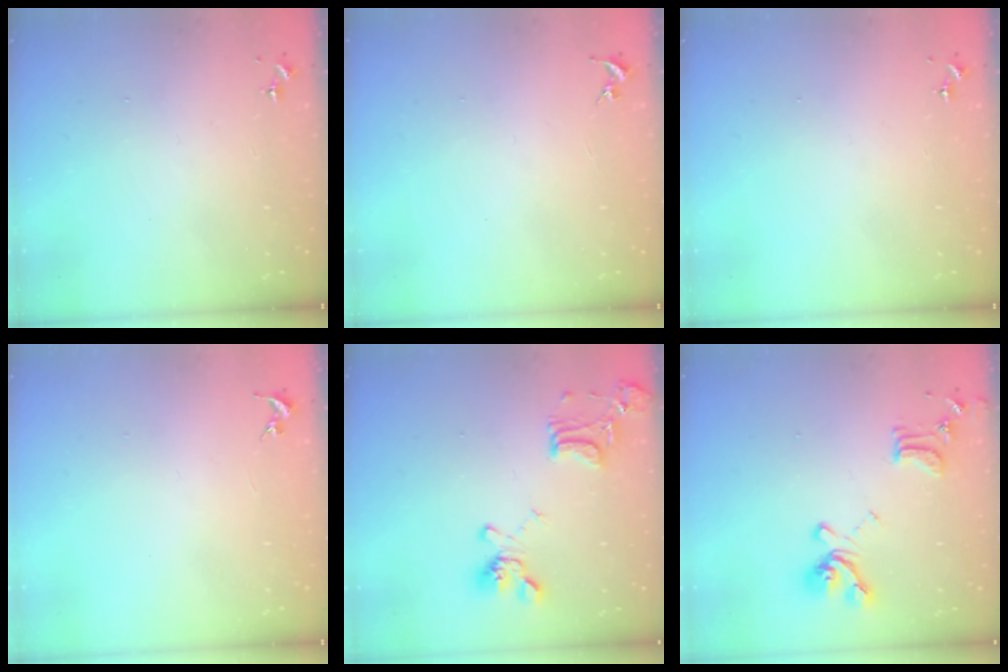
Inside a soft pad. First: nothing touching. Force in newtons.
{"total": 0.0}
{"total": 0.0}
{"total": 0.0}
{"total": 15.8, "press": 15.7, "slide": 1.4}
{"total": 15.5, "press": 15.4, "slide": 1.5}